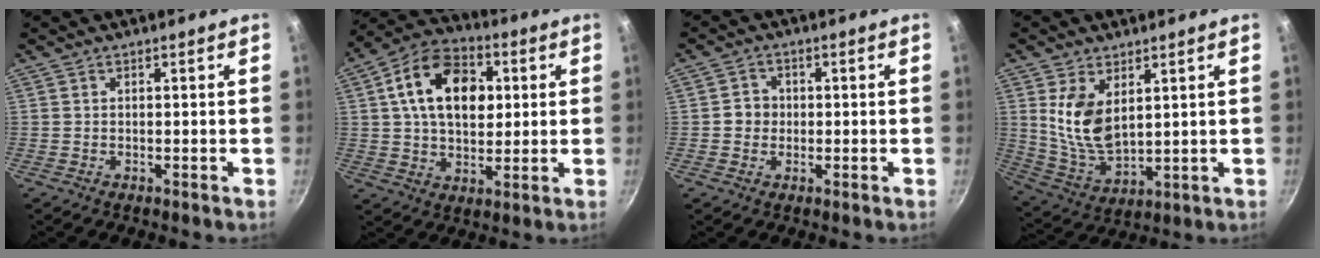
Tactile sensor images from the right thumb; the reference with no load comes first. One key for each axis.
{"total": 17.0, "fx": 3.8, "fy": 11.3, "fz": 12.2, "tx": -0.171, "ty": 0.011, "tz": 0.051}
{"total": 3.4, "fx": -0.3, "fy": 3.2, "fz": 1.1, "tx": 0.003, "ty": 0.008, "tz": -0.009}
{"total": 10.9, "fx": 3.3, "fy": 6.1, "fz": 8.3, "tx": -0.154, "ty": -0.034, "tz": 0.077}